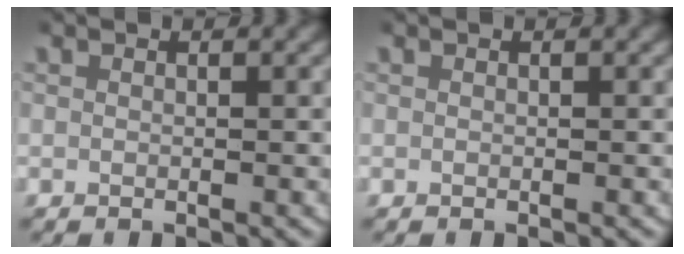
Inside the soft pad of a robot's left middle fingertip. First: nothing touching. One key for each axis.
{"total": 0.0}